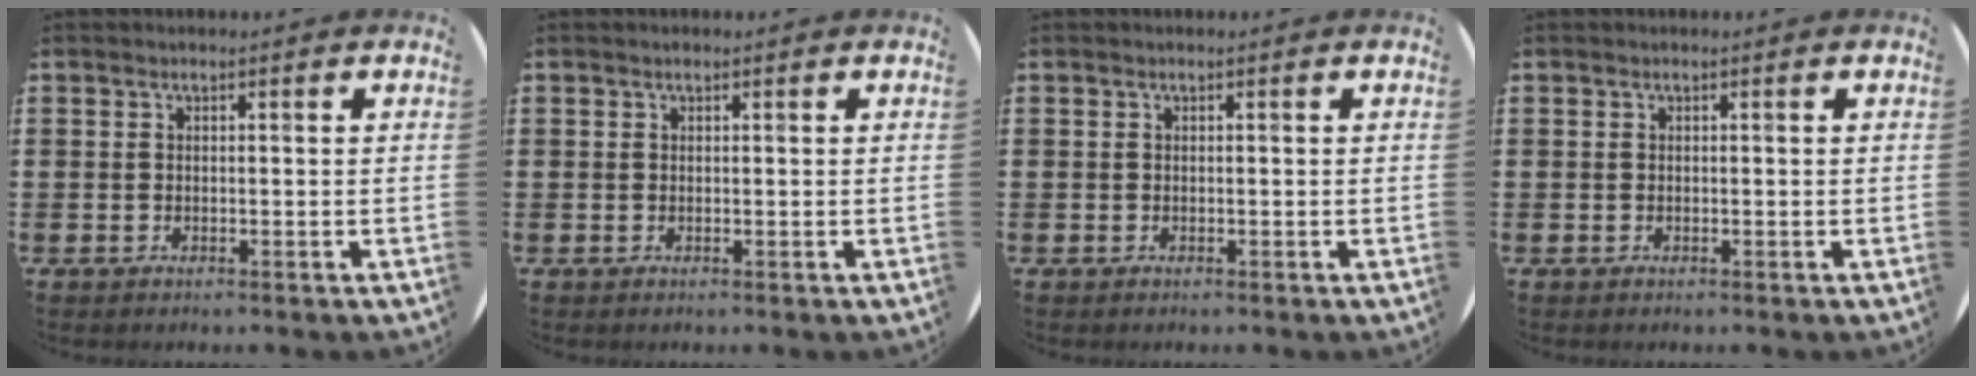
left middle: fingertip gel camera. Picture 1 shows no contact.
{"total": 0.0}
{"total": 0.0}
{"total": 0.0}